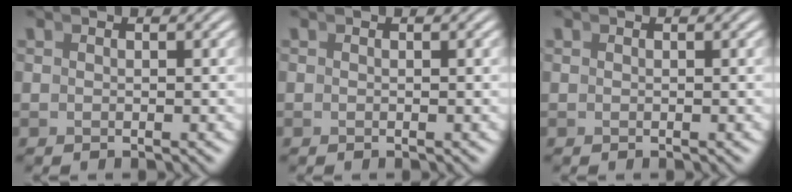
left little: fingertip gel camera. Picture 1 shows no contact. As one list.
[{"total": 0.0}, {"total": 0.0}]